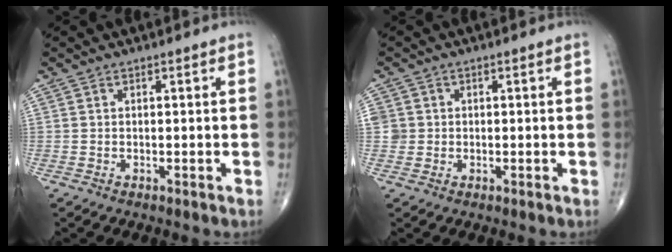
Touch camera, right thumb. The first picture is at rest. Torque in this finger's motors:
{"motor_torque": [0.31, 0.28, 0.35, 0.27, 0.00]}